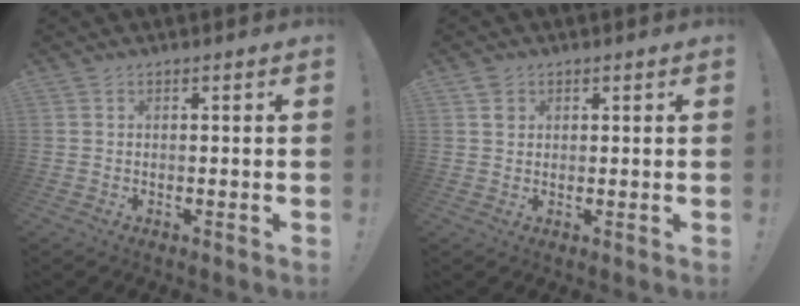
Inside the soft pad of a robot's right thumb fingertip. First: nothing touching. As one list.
[{"total": 2.3, "force": [1.2, 1.8, 0.6], "torque": [0.006, -0.005, 0.019]}]